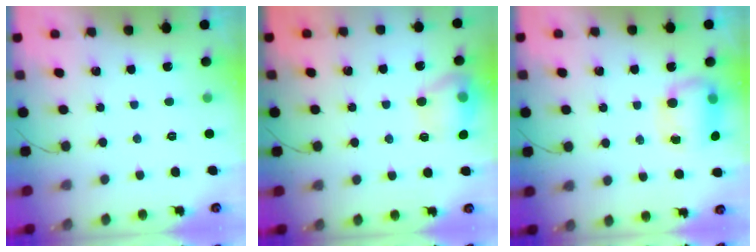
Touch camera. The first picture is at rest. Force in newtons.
{"total": 13.3, "press": 13.2, "slide": 1.0}
{"total": 8.0, "press": 8.0, "slide": 0.6}